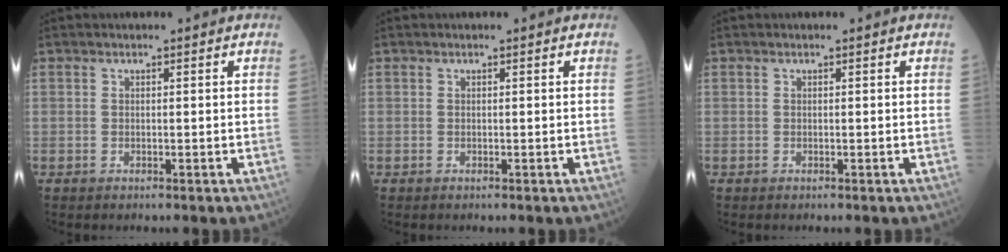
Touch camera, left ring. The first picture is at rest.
{"total": 0.0}
{"total": 0.0}